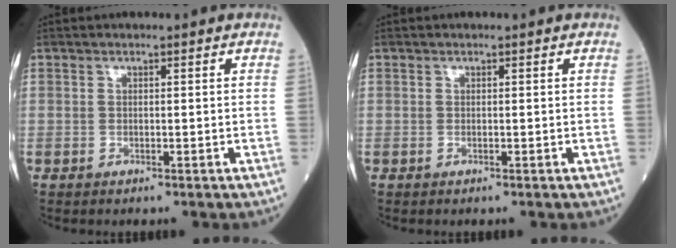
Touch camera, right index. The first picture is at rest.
{"total": 0.0}